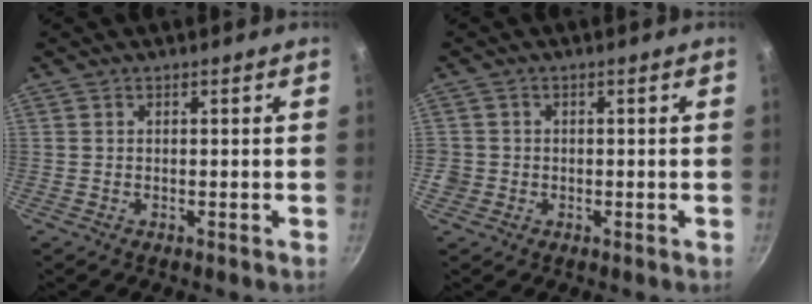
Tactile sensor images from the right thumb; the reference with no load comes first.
{"total": 2.5, "force": [-0.6, 2.3, 0.5], "torque": [-0.002, 0.009, -0.010]}